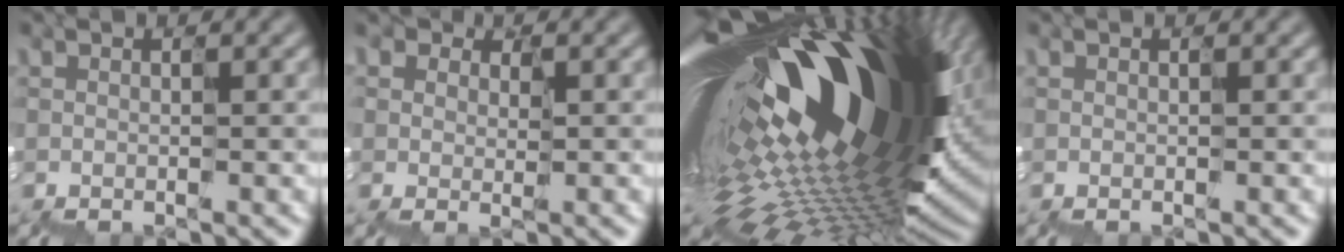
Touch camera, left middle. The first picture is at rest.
{"total": 2.3, "force": [0.6, 1.8, 1.2], "torque": [-0.038, 0.002, 0.012]}
{"total": 18.8, "force": [6.9, 7.7, 15.7], "torque": [-0.277, 0.009, 0.118]}
{"total": 0.0}